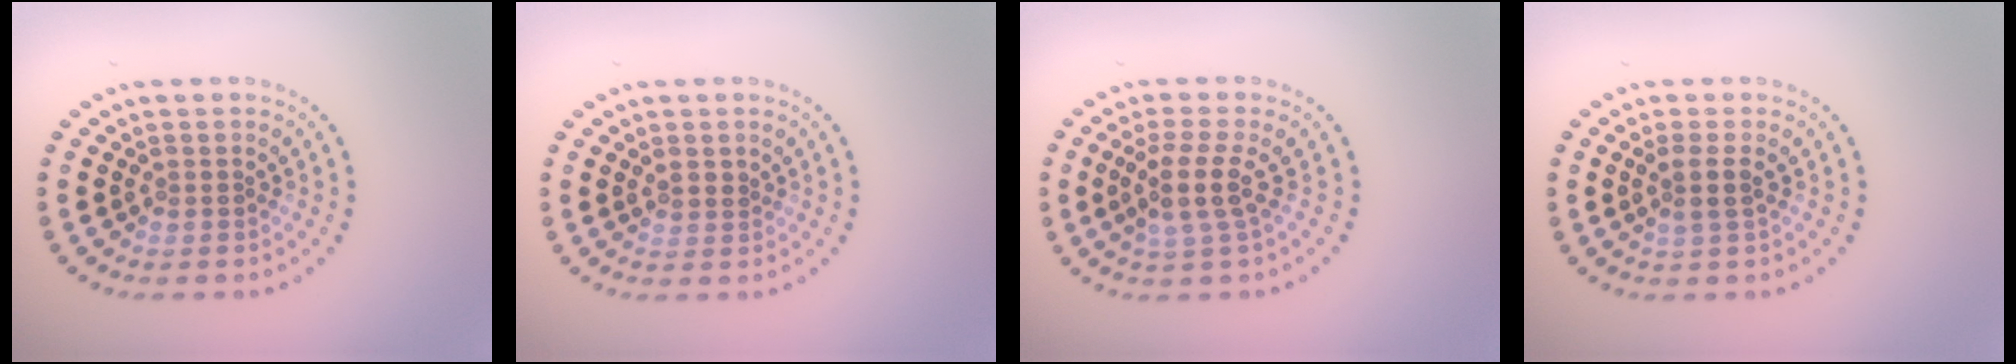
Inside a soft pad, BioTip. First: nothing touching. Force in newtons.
{"total": 0.6, "press": 0.4, "slide": 0.3}
{"total": 3.1, "press": 2.4, "slide": 2.0}
{"total": 1.7, "press": 1.4, "slide": 0.9}